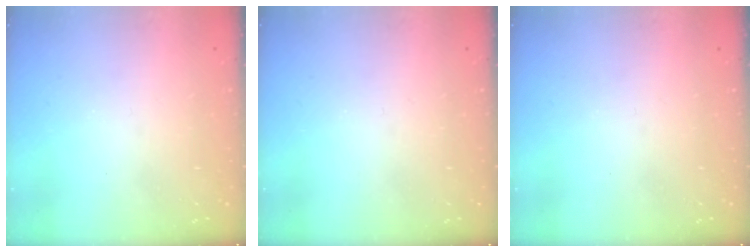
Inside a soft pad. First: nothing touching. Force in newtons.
{"total": 0.0}
{"total": 0.0}